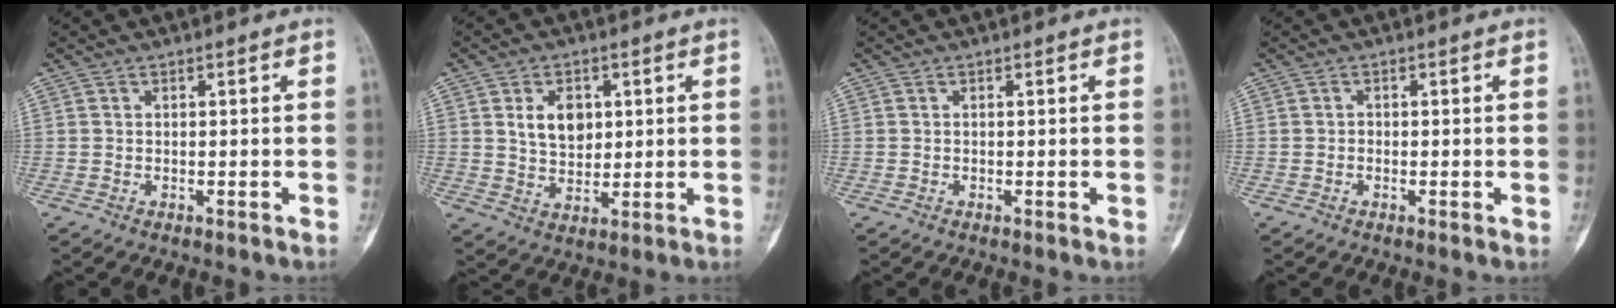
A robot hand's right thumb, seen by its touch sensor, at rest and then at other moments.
{"total": 7.1, "force": [2.0, 5.0, 4.6], "torque": [-0.050, -0.012, 0.040]}
{"total": 0.0}
{"total": 1.0, "force": [-0.2, 0.6, 0.7], "torque": [-0.002, 0.001, -0.005]}